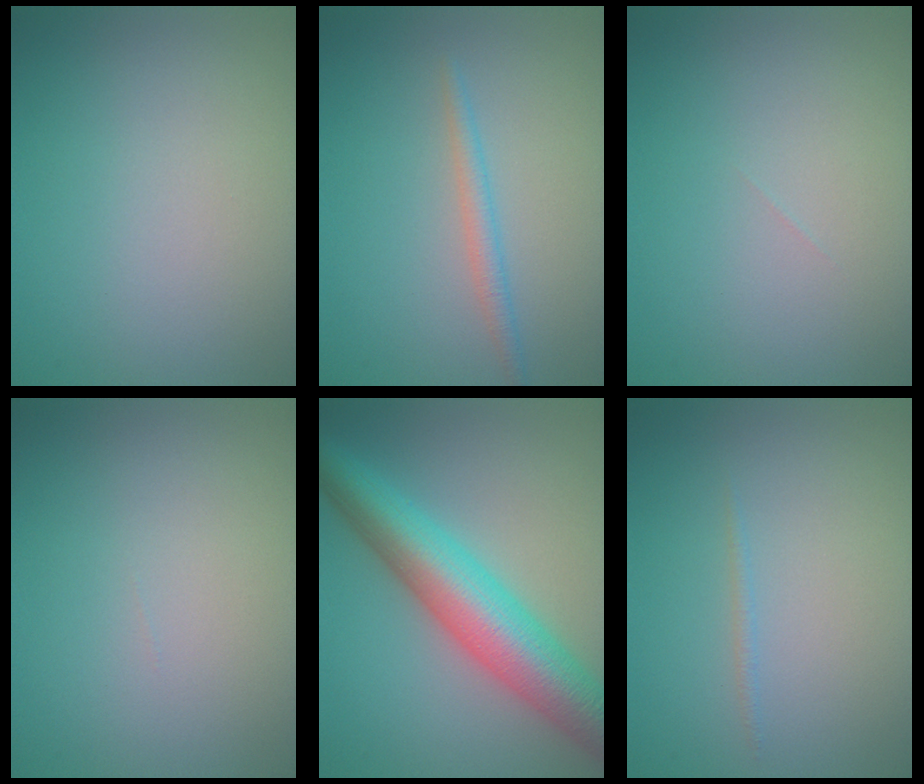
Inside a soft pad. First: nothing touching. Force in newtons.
{"total": 1.6, "press": 1.6, "slide": 0.0}
{"total": 0.0}
{"total": 0.0}
{"total": 9.2, "press": 9.2, "slide": 0.1}
{"total": 0.5, "press": 0.5, "slide": 0.1}